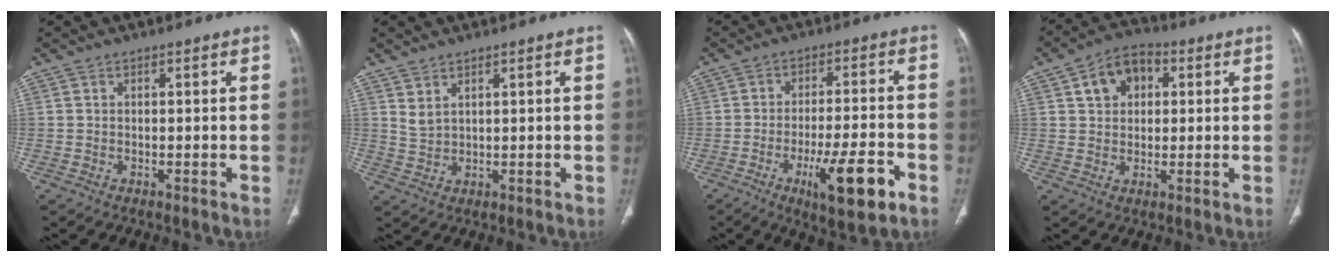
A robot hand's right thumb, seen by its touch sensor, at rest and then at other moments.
{"total": 2.4, "force": [1.8, 0.8, 1.4], "torque": [-0.030, -0.014, 0.045]}
{"total": 12.2, "force": [-5.5, 2.9, 10.5], "torque": [-0.165, 0.017, -0.081]}
{"total": 8.3, "force": [2.5, 6.0, 5.2], "torque": [-0.063, 0.008, 0.034]}